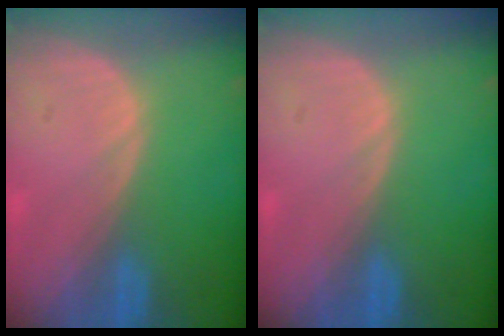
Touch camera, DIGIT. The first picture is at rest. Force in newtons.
{"total": 0.0}